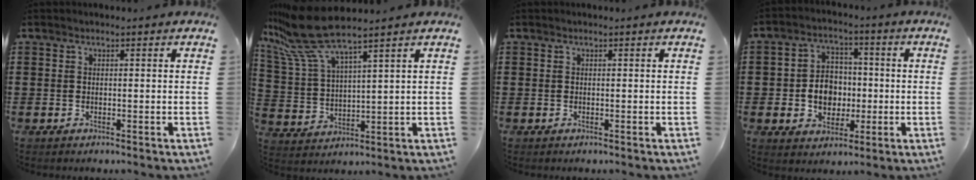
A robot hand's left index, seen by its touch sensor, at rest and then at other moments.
{"total": 10.6, "force": [8.8, 0.8, 5.9], "torque": [-0.160, -0.041, 0.152]}
{"total": 0.0}
{"total": 6.4, "force": [-0.7, 5.6, 3.1], "torque": [-0.065, 0.014, -0.014]}